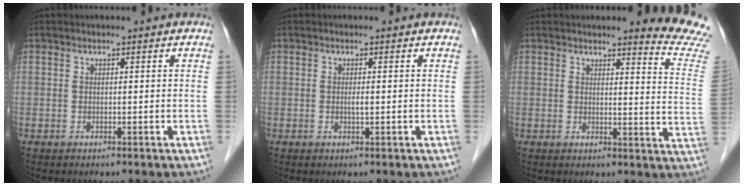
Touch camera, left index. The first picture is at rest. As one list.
[{"total": 0.9, "force": [-0.2, 0.1, 0.9], "torque": [-0.016, -0.003, -0.004]}, {"total": 8.9, "force": [8.8, -1.2, 0.8], "torque": [-0.007, -0.108, 0.074]}]